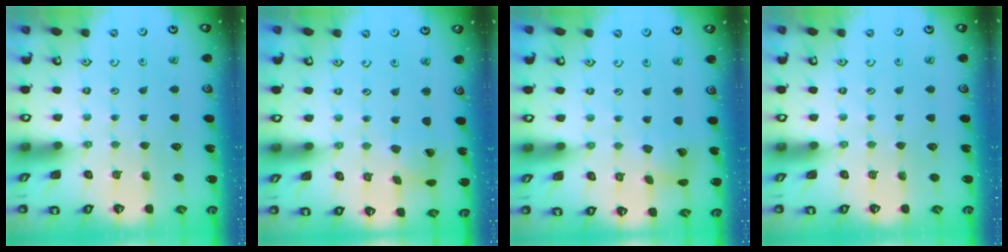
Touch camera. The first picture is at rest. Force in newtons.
{"total": 1.8, "press": 1.7, "slide": 0.2}
{"total": 6.9, "press": 6.9, "slide": 0.7}
{"total": 0.0}